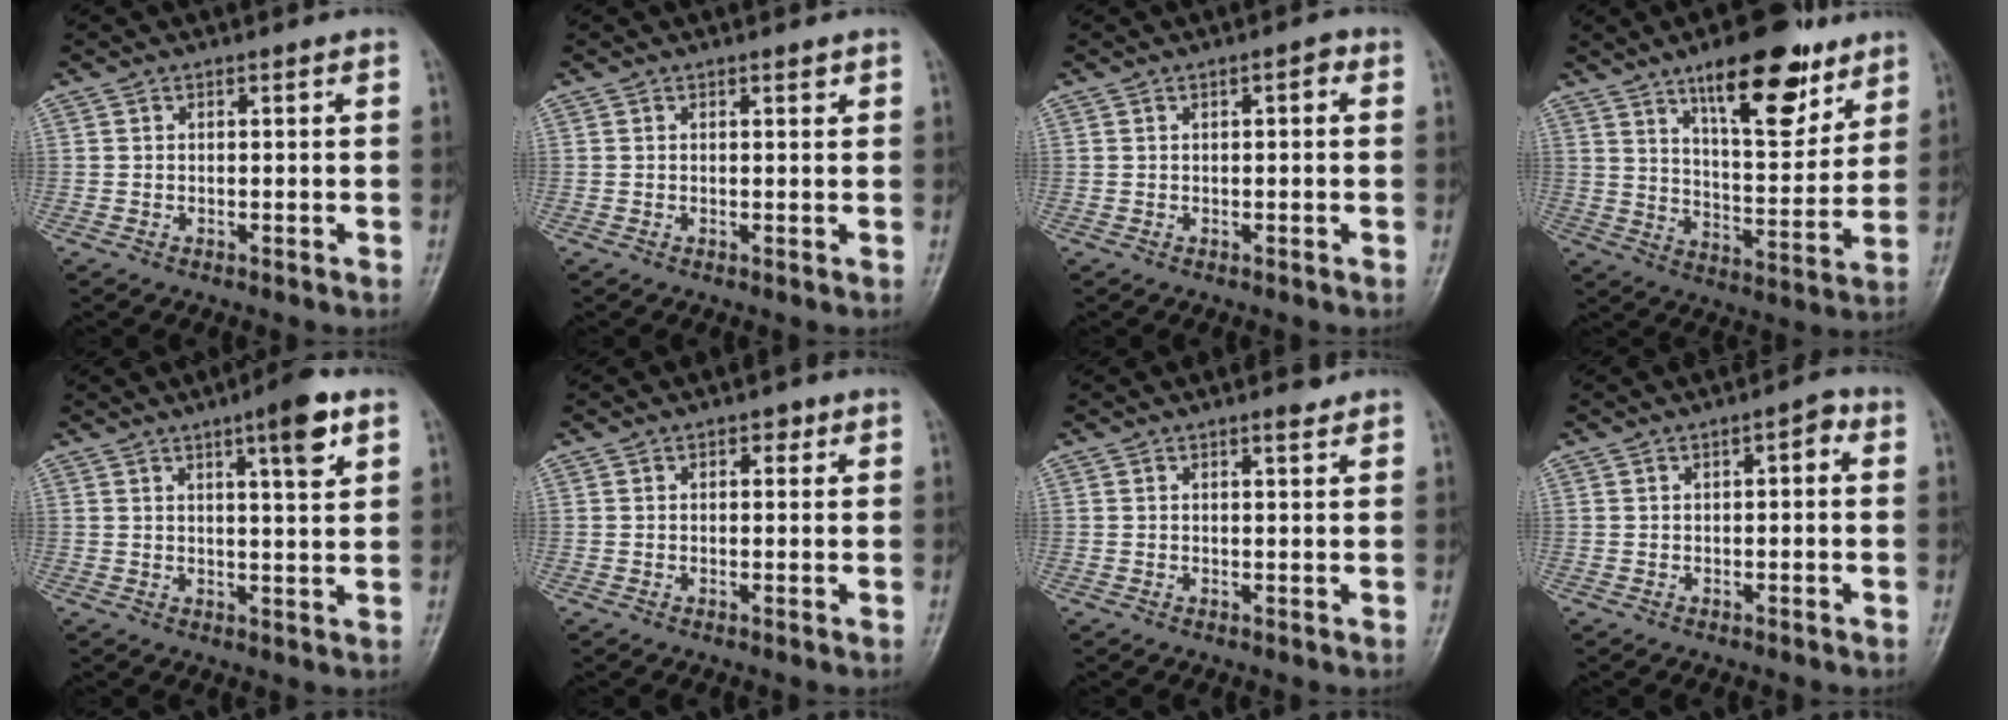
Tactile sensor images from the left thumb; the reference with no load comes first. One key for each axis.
{"total": 0.9, "fx": 0.6, "fy": 0.3, "fz": 0.6, "tx": -0.007, "ty": -0.002, "tz": 0.008}
{"total": 1.9, "fx": 0.5, "fy": 0.8, "fz": 1.6, "tx": -0.019, "ty": 0.004, "tz": 0.004}
{"total": 17.7, "fx": 11.0, "fy": 6.5, "fz": 12.3, "tx": -0.145, "ty": -0.058, "tz": 0.176}
{"total": 7.2, "fx": 3.8, "fy": 1.3, "fz": 6.0, "tx": -0.080, "ty": -0.018, "tz": 0.054}
{"total": 1.9, "fx": 0.9, "fy": 1.2, "fz": 1.1, "tx": -0.004, "ty": 0.000, "tz": 0.009}
{"total": 1.6, "fx": 1.3, "fy": 0.4, "fz": 0.9, "tx": -0.013, "ty": -0.008, "tz": 0.020}
{"total": 2.6, "fx": 0.5, "fy": 1.2, "fz": 2.2, "tx": -0.024, "ty": 0.008, "tz": 0.001}